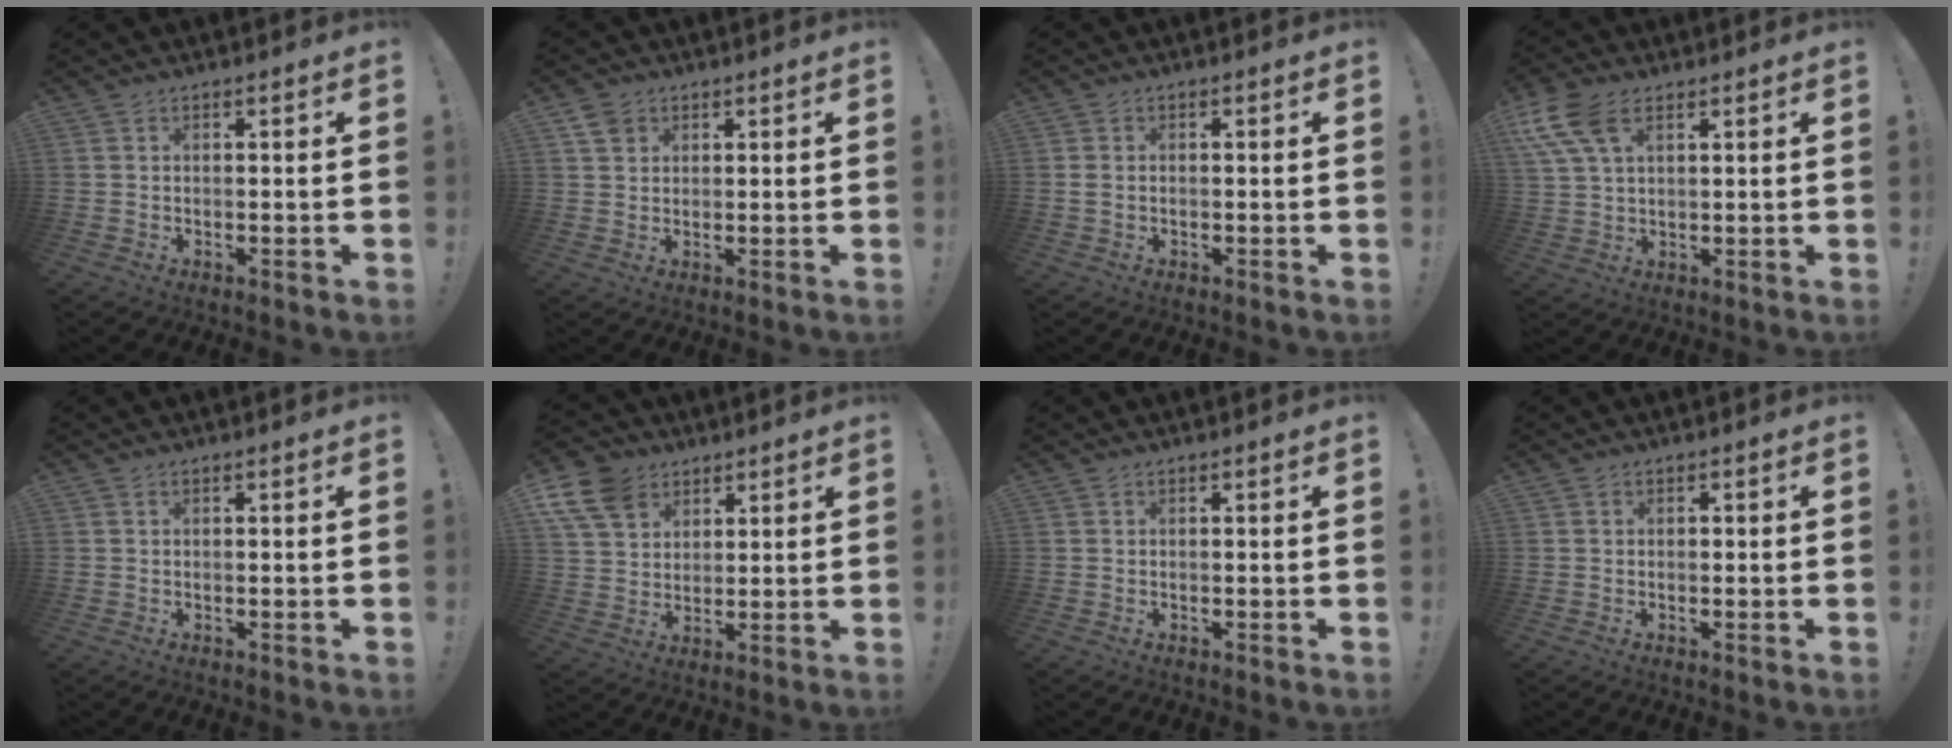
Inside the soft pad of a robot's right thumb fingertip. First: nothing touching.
{"total": 3.7, "force": [2.1, 2.8, 1.1], "torque": [-0.013, -0.007, 0.039]}
{"total": 1.1, "force": [0.3, 0.7, 0.8], "torque": [-0.018, 0.003, 0.005]}
{"total": 11.1, "force": [5.2, 6.1, 7.7], "torque": [-0.166, -0.010, 0.101]}
{"total": 0.0}
{"total": 12.2, "force": [6.6, 8.9, 5.1], "torque": [-0.104, -0.030, 0.134]}
{"total": 0.0}
{"total": 0.0}